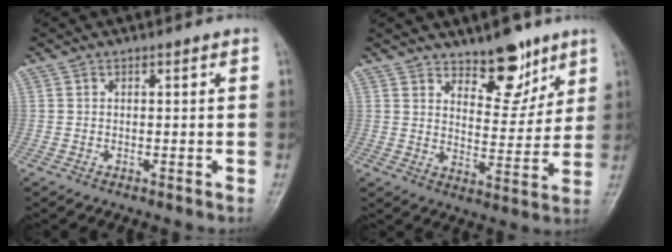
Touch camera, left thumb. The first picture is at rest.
{"total": 9.8, "force": [6.8, 4.6, 5.3], "torque": [-0.042, -0.052, 0.109]}